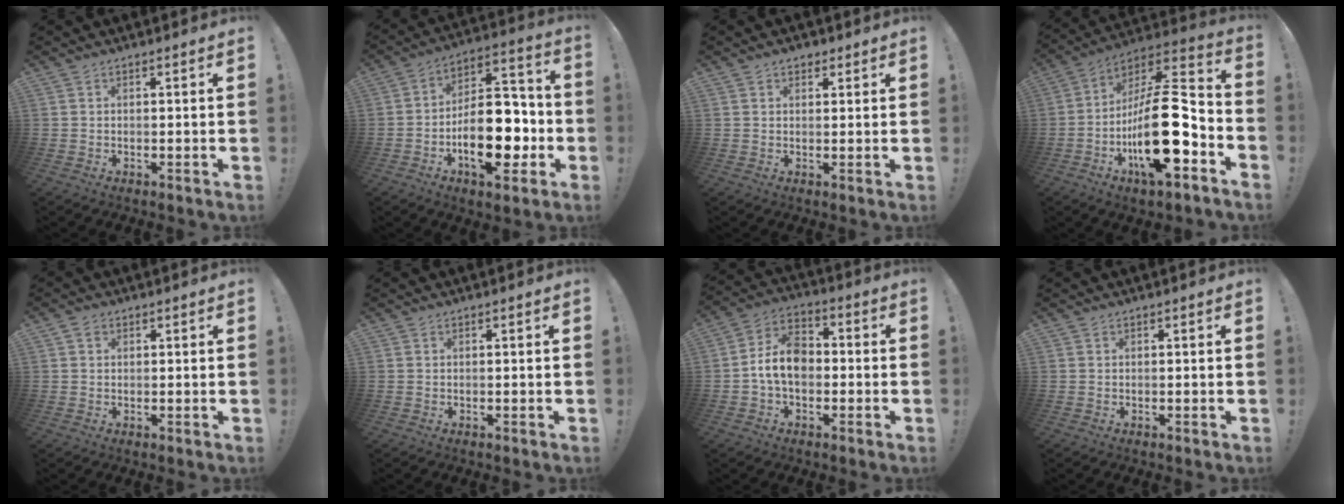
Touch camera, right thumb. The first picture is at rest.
{"total": 20.9, "force": [-6.7, 11.1, 16.4], "torque": [-0.251, 0.042, -0.098]}
{"total": 2.2, "force": [1.3, 1.6, 0.8], "torque": [-0.006, -0.003, 0.022]}
{"total": 24.8, "force": [-6.8, 9.7, 21.8], "torque": [-0.377, 0.039, -0.105]}
{"total": 1.3, "force": [0.7, 1.0, 0.5], "torque": [-0.008, 0.003, 0.012]}
{"total": 0.0}
{"total": 11.2, "force": [-1.5, 8.0, 7.7], "torque": [-0.133, 0.018, -0.023]}
{"total": 0.0}